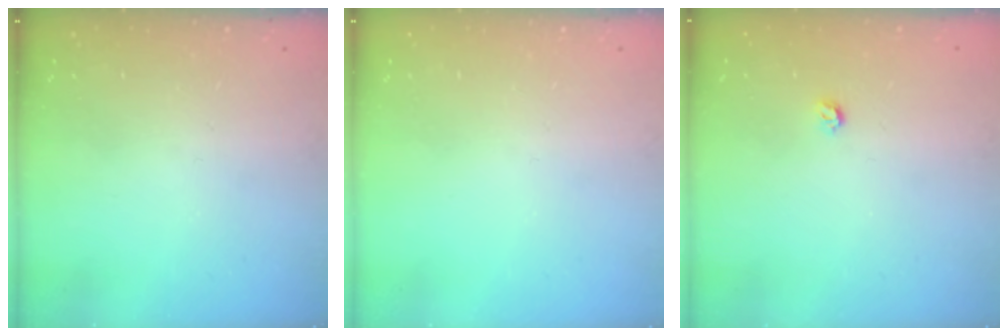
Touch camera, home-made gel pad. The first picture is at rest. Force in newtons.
{"total": 0.0}
{"total": 3.5, "press": 3.5, "slide": 0.5}